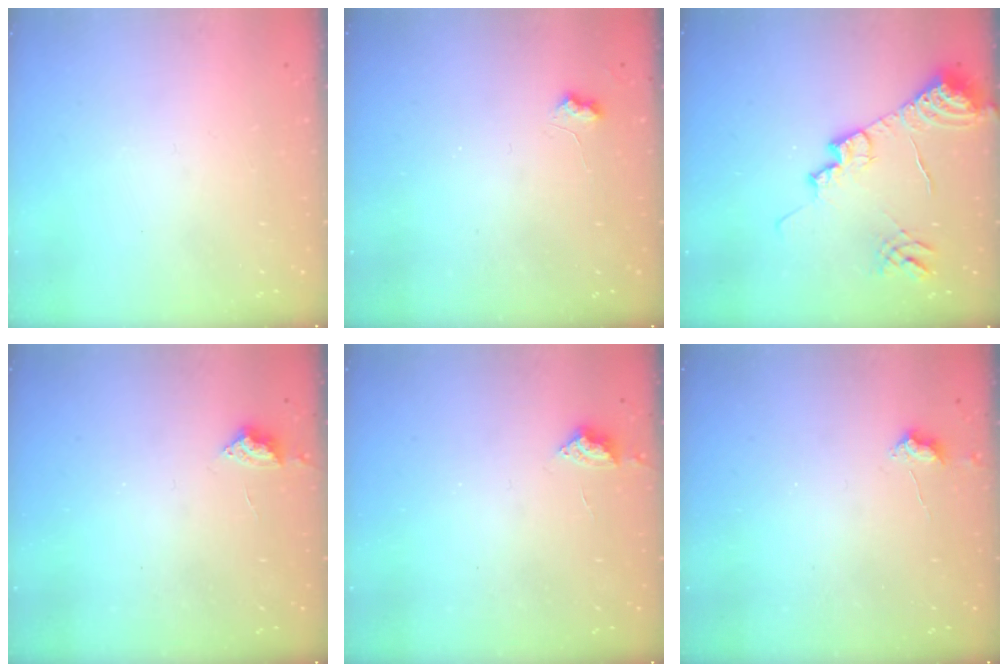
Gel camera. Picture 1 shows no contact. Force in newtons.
{"total": 3.7, "press": 3.7, "slide": 0.5}
{"total": 15.0, "press": 14.9, "slide": 1.5}
{"total": 2.9, "press": 2.8, "slide": 0.4}
{"total": 2.9, "press": 2.8, "slide": 0.4}
{"total": 3.0, "press": 2.9, "slide": 0.5}